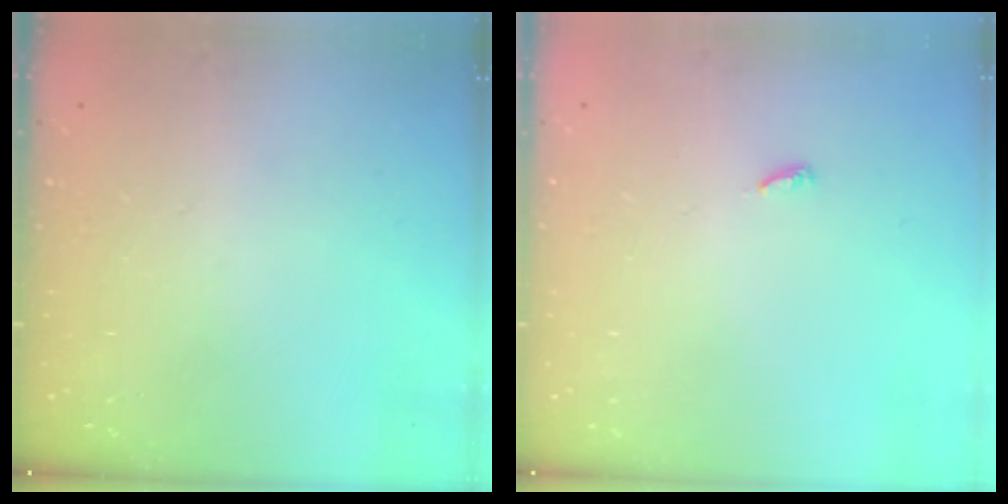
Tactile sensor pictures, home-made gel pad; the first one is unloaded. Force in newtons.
{"total": 2.5, "press": 2.5, "slide": 0.2}